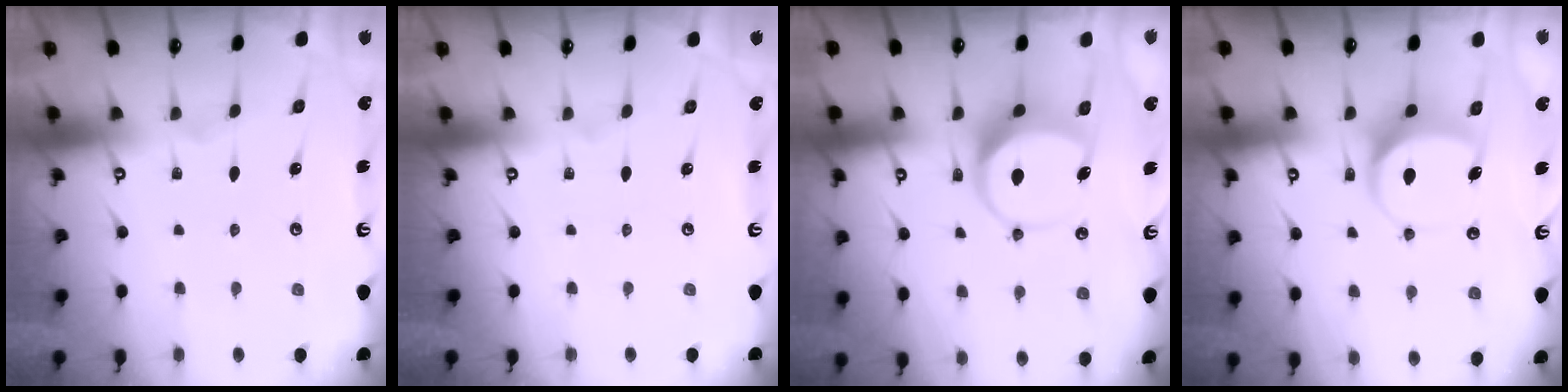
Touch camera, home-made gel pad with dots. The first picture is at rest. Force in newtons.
{"total": 0.0}
{"total": 7.6, "press": 7.5, "slide": 1.3}
{"total": 7.0, "press": 7.0, "slide": 0.6}